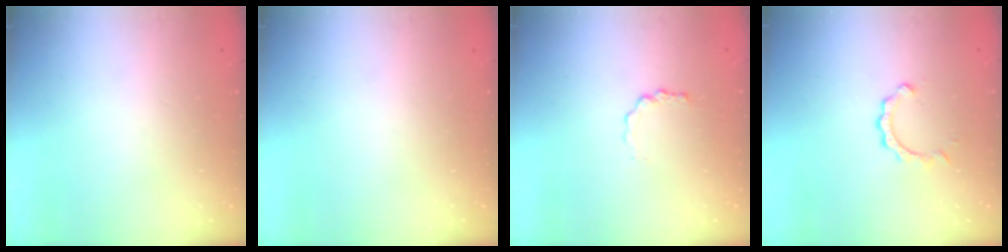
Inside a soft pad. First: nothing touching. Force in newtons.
{"total": 0.0}
{"total": 2.0, "press": 2.0, "slide": 0.1}
{"total": 2.8, "press": 2.8, "slide": 0.3}